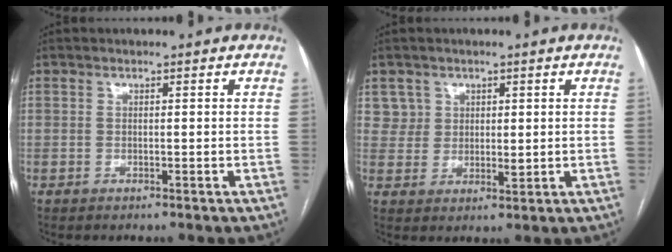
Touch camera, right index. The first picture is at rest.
{"total": 4.0, "force": [2.1, 3.4, 0.2], "torque": [0.005, -0.003, 0.042]}